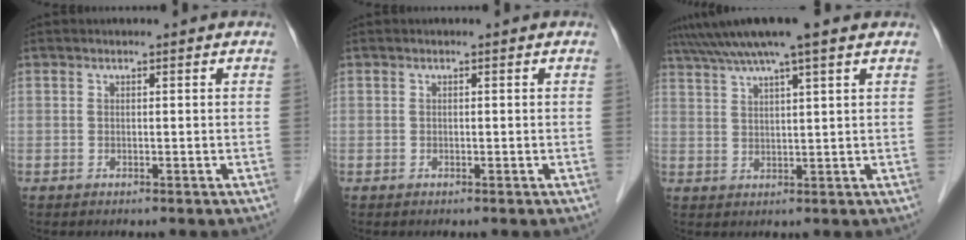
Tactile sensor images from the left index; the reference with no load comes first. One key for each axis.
{"total": 0.0}
{"total": 9.8, "fx": 7.7, "fy": -0.3, "fz": 6.2, "tx": -0.109, "ty": 0.035, "tz": 0.117}